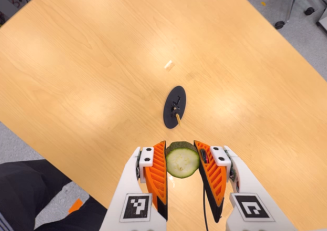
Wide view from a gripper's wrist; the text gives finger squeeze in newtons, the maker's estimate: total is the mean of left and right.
{"total": 11.0, "left": 10.0, "right": 12.1}